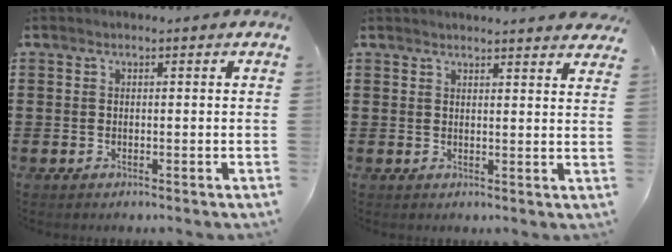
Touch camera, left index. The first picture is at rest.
{"total": 2.5, "force": [2.4, -0.2, 0.3], "torque": [-0.005, -0.010, 0.046]}